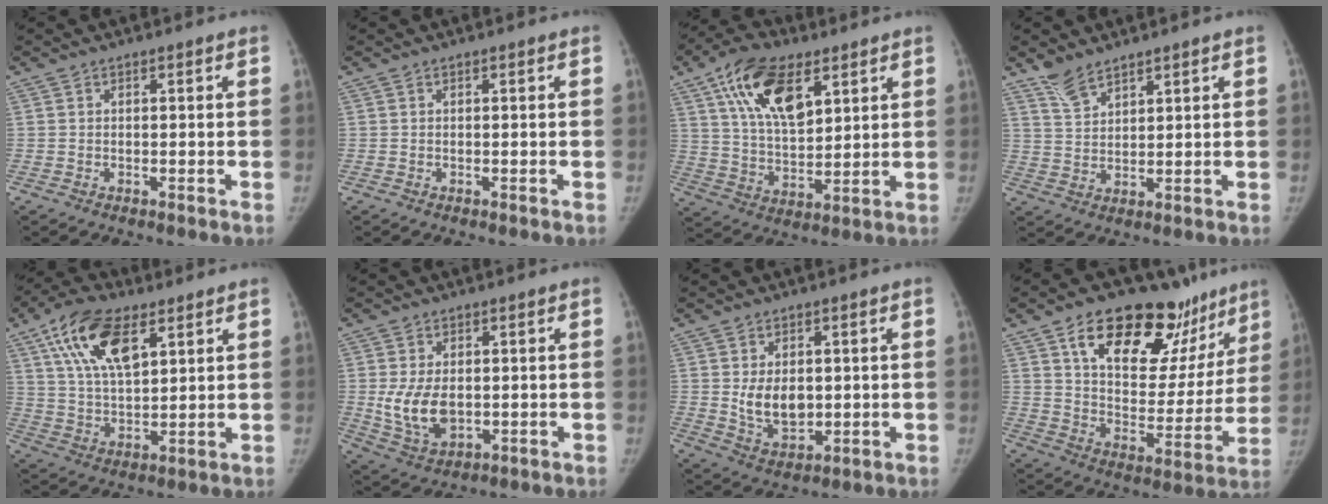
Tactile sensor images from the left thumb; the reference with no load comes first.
{"total": 0.0}
{"total": 16.3, "force": [7.9, 8.1, 11.7], "torque": [-0.182, -0.024, 0.146]}
{"total": 5.0, "force": [4.1, 2.0, 2.1], "torque": [-0.032, -0.019, 0.088]}
{"total": 15.1, "force": [7.3, 7.1, 11.2], "torque": [-0.190, -0.016, 0.135]}
{"total": 8.9, "force": [0.0, 5.7, 6.9], "torque": [-0.120, -0.011, 0.015]}
{"total": 8.0, "force": [0.7, 5.2, 6.0], "torque": [-0.080, -0.017, 0.025]}
{"total": 26.5, "force": [16.5, 13.6, 15.7], "torque": [-0.179, -0.046, 0.253]}